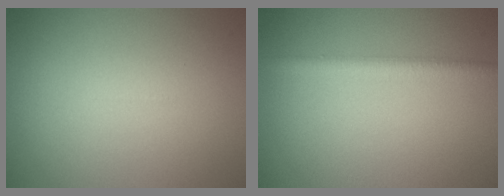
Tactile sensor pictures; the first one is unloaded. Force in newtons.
{"total": 2.4, "press": 2.4, "slide": 0.2}